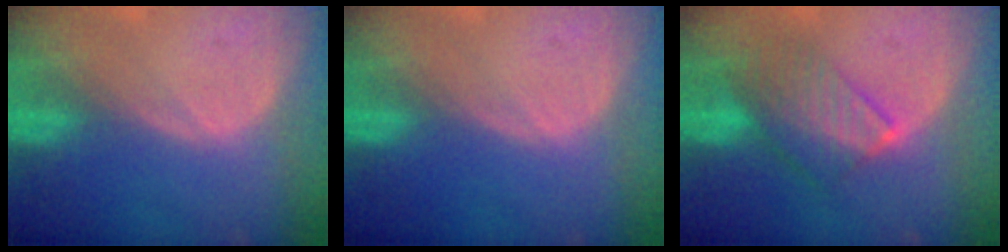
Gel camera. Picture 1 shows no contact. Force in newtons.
{"total": 0.0}
{"total": 7.5, "press": 7.1, "slide": 2.3}